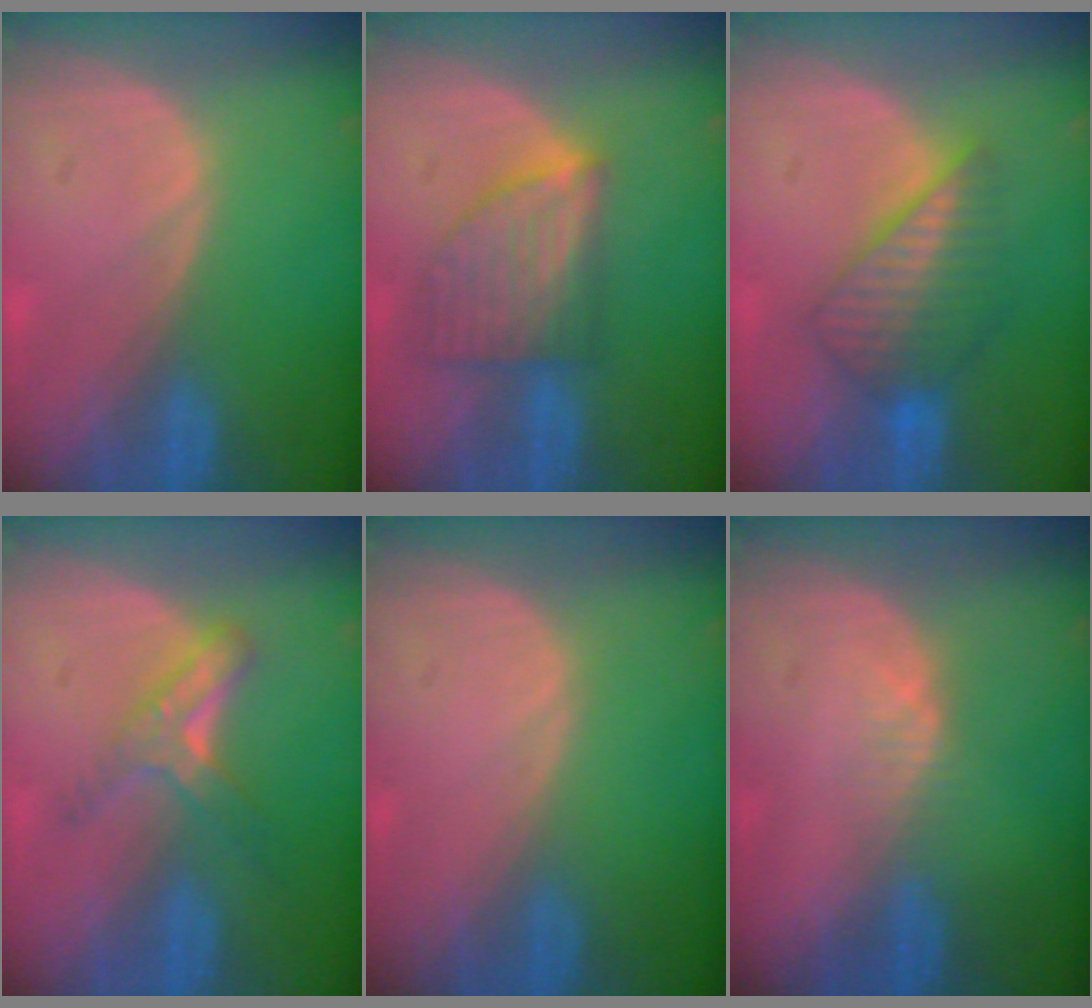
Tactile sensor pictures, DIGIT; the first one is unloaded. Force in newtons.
{"total": 7.1, "press": 6.6, "slide": 2.6}
{"total": 6.3, "press": 6.3, "slide": 0.2}
{"total": 5.5, "press": 4.9, "slide": 2.6}
{"total": 0.0}
{"total": 1.7, "press": 1.5, "slide": 0.8}